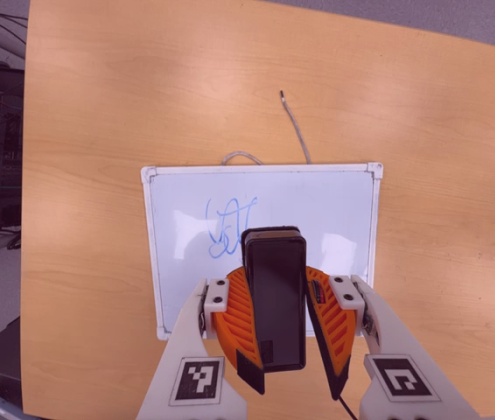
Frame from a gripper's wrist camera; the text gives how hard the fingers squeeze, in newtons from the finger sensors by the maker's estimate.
{"total": 11.9, "left": 11.1, "right": 12.6}